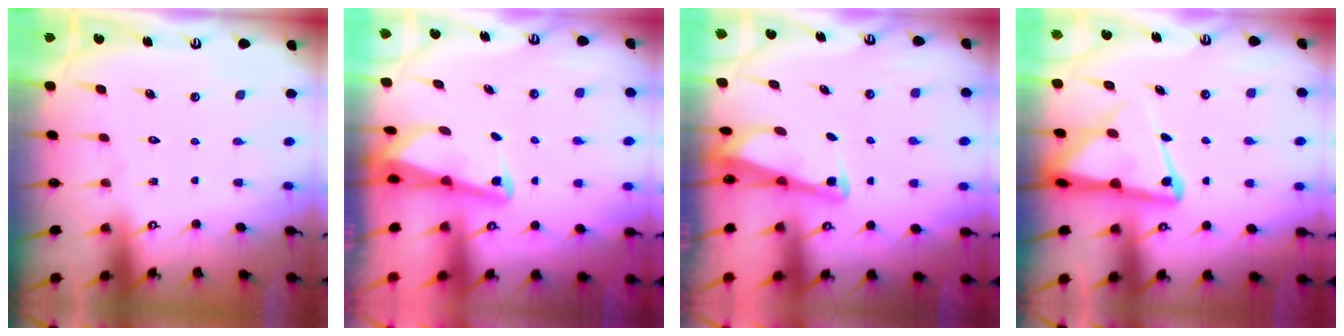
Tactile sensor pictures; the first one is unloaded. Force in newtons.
{"total": 2.7, "press": 2.6, "slide": 0.6}
{"total": 2.8, "press": 2.8, "slide": 0.3}
{"total": 10.1, "press": 10.1, "slide": 1.1}